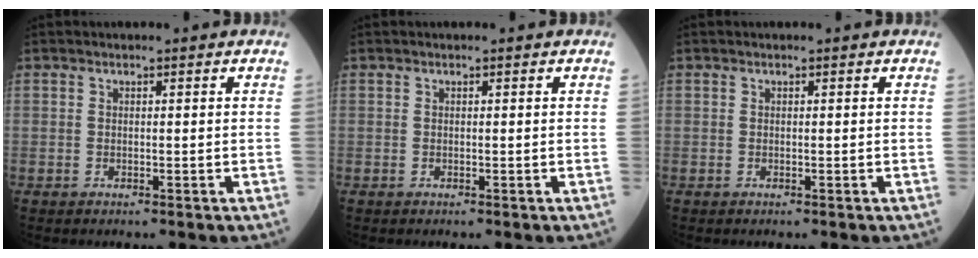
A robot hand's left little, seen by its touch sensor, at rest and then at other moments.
{"total": 0.0}
{"total": 0.0}